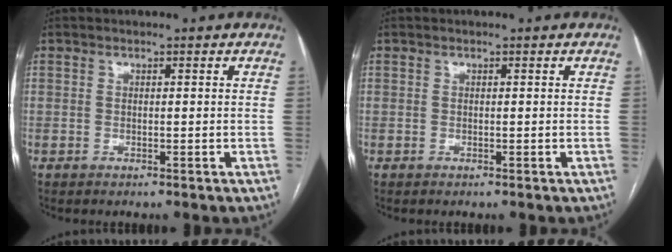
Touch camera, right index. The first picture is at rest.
{"total": 0.0}